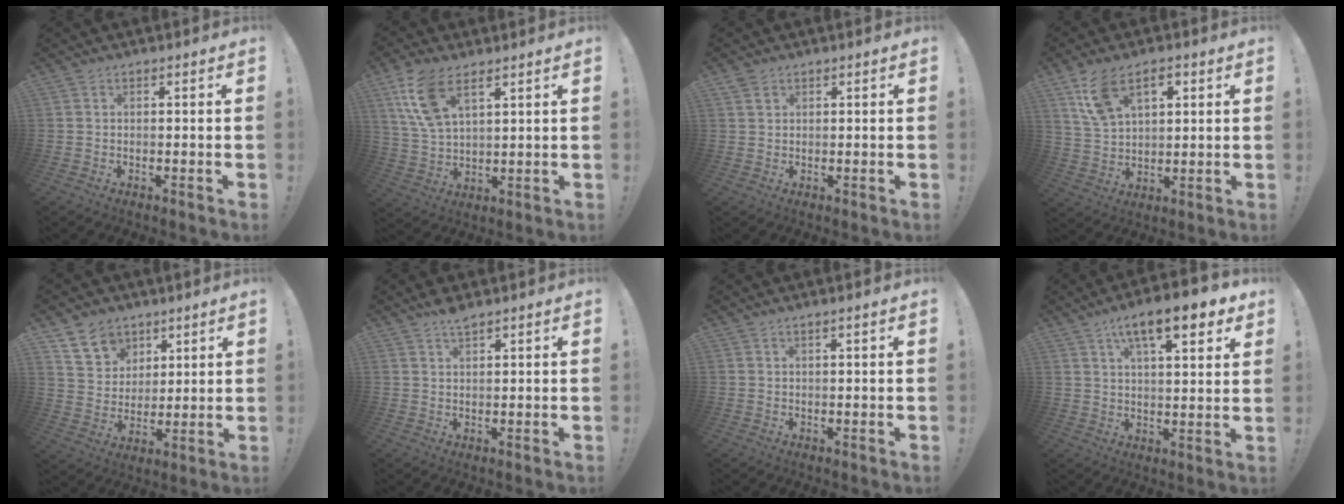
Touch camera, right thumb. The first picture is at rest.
{"total": 11.6, "force": [6.5, 5.4, 8.0], "torque": [-0.156, -0.012, 0.123]}
{"total": 1.9, "force": [1.3, 1.2, 0.7], "torque": [-0.002, -0.006, 0.022]}
{"total": 10.9, "force": [5.7, 6.2, 7.0], "torque": [-0.114, -0.009, 0.107]}
{"total": 10.7, "force": [6.7, 7.9, 2.6], "torque": [-0.036, -0.046, 0.134]}
{"total": 3.3, "force": [2.7, 0.7, 1.7], "torque": [-0.027, -0.017, 0.045]}
{"total": 1.3, "force": [0.7, -0.2, 1.1], "torque": [-0.012, -0.003, 0.010]}
{"total": 13.5, "force": [7.4, 3.7, 10.6], "torque": [-0.163, -0.029, 0.117]}